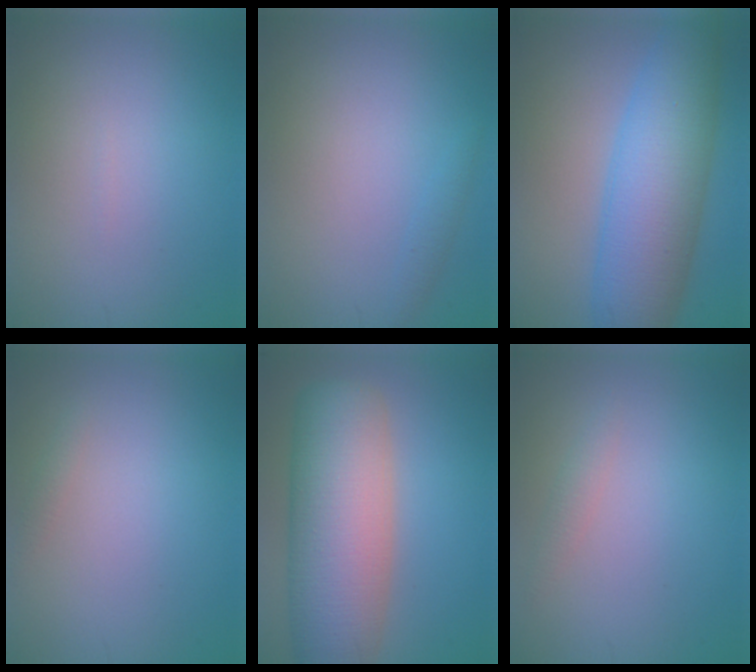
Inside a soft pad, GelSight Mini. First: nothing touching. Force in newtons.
{"total": 0.8, "press": 0.8, "slide": 0.2}
{"total": 9.5, "press": 9.5, "slide": 0.2}
{"total": 0.6, "press": 0.6, "slide": 0.0}
{"total": 11.2, "press": 11.2, "slide": 0.6}
{"total": 1.0, "press": 1.0, "slide": 0.0}